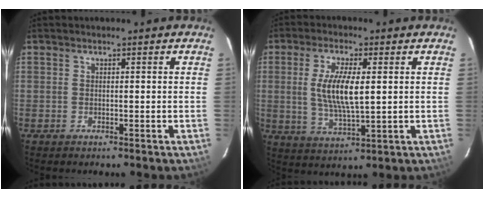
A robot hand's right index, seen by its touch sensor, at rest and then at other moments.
{"total": 9.5, "force": [1.1, 2.8, 9.0], "torque": [-0.177, -0.004, 0.025]}